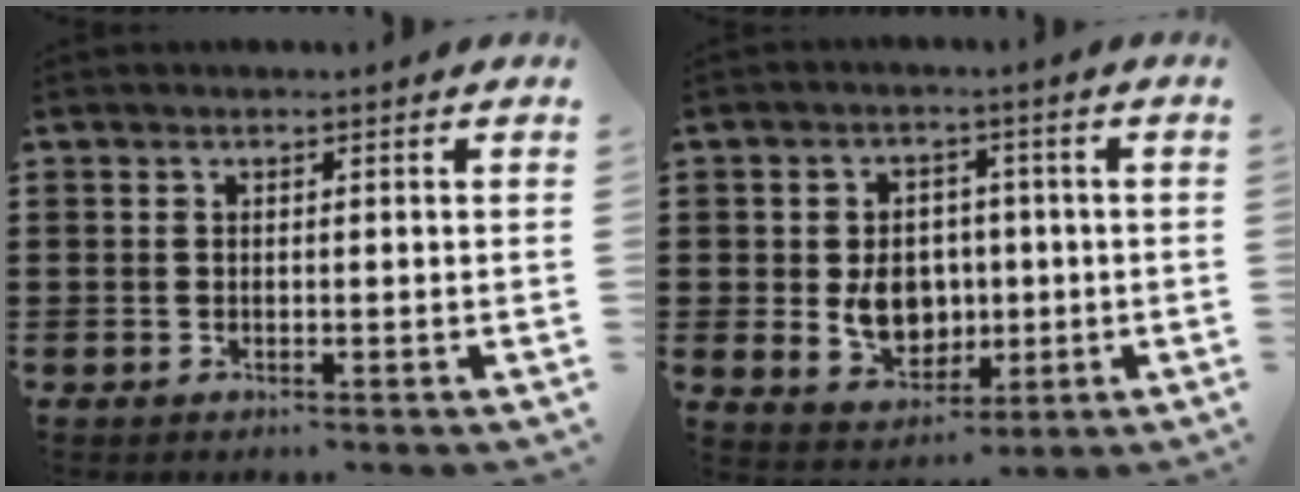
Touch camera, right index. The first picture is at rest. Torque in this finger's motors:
{"motor_torque": [1.41, 0.73, 0.40, 0.04]}